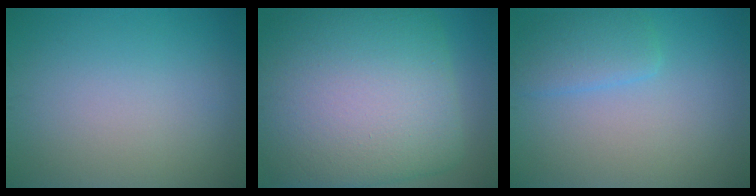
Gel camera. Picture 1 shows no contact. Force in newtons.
{"total": 16.4, "press": 16.4, "slide": 0.5}
{"total": 2.7, "press": 2.7, "slide": 0.0}